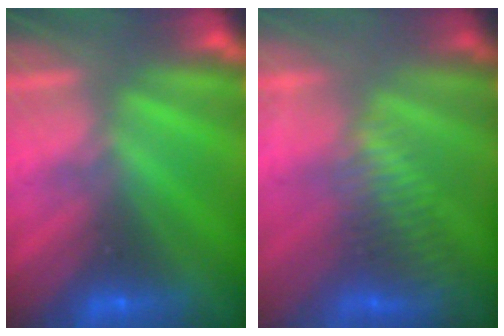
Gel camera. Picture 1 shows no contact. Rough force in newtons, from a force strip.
{"total": 3.5}